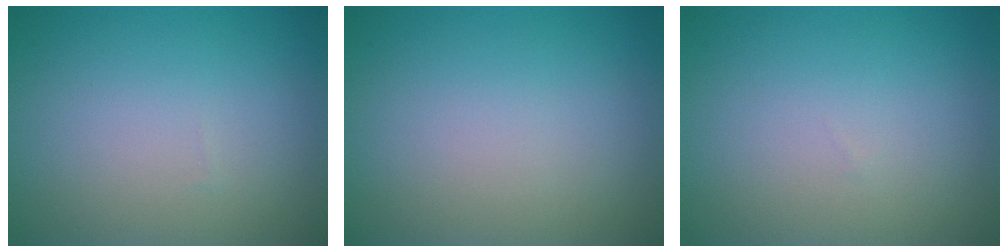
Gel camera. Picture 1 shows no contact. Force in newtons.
{"total": 0.0}
{"total": 0.0}